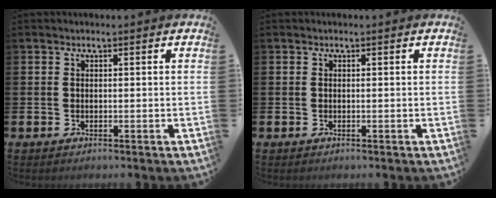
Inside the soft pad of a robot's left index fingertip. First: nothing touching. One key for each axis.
{"total": 0.0}